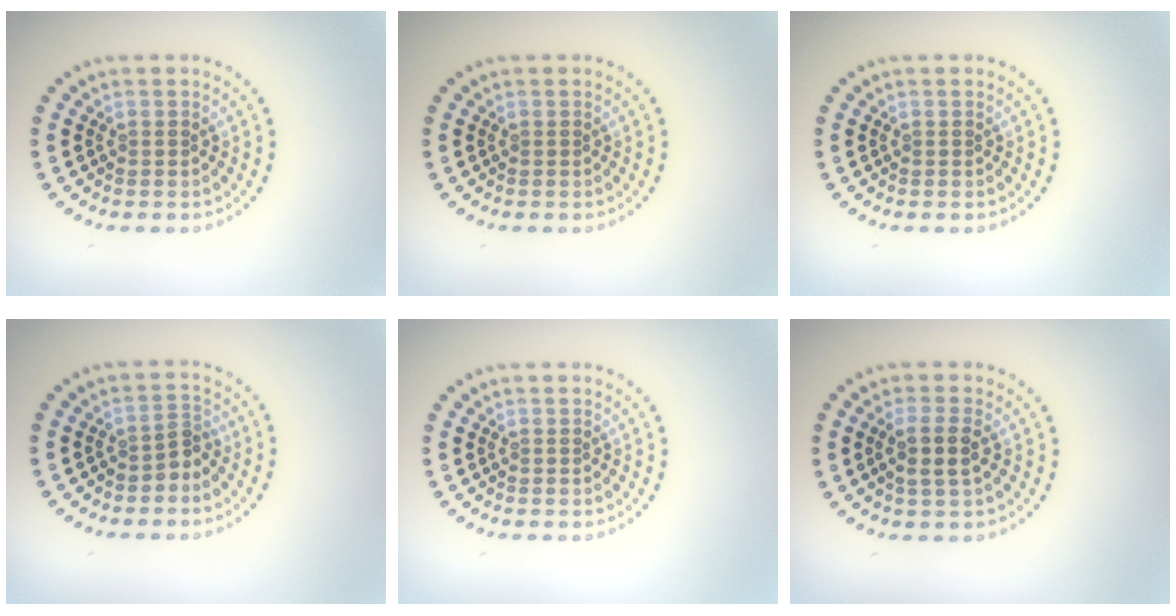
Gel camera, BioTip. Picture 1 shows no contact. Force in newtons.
{"total": 0.0}
{"total": 0.0}
{"total": 1.5, "press": 1.2, "slide": 1.0}
{"total": 0.0}
{"total": 2.5, "press": 2.2, "slide": 1.1}